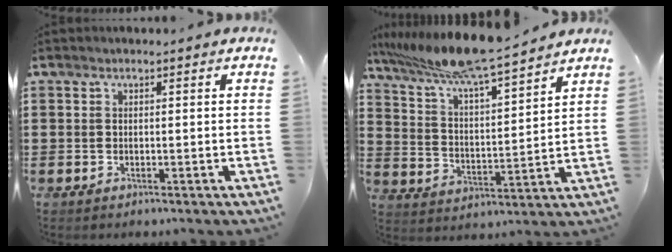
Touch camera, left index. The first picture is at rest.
{"total": 9.1, "force": [8.2, -0.5, 4.0], "torque": [-0.110, -0.050, 0.138]}